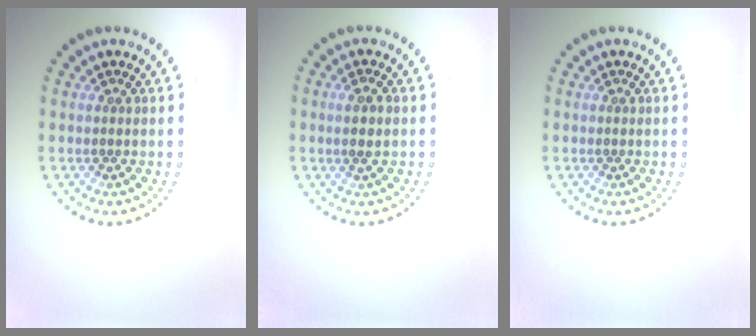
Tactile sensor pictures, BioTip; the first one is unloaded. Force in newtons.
{"total": 1.3, "press": 1.2, "slide": 0.5}
{"total": 0.0}